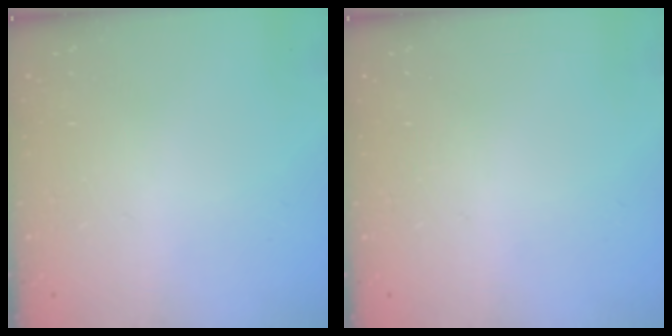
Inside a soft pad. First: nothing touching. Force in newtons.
{"total": 0.0}